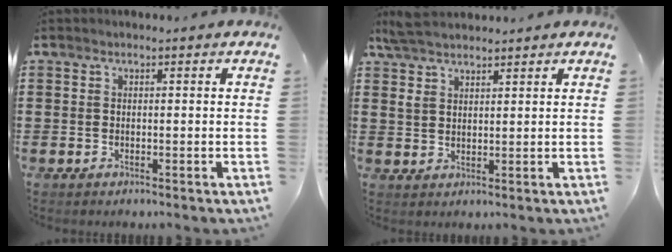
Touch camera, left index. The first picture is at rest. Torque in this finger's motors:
{"motor_torque": [1.40, -0.74, 0.10, 0.08]}